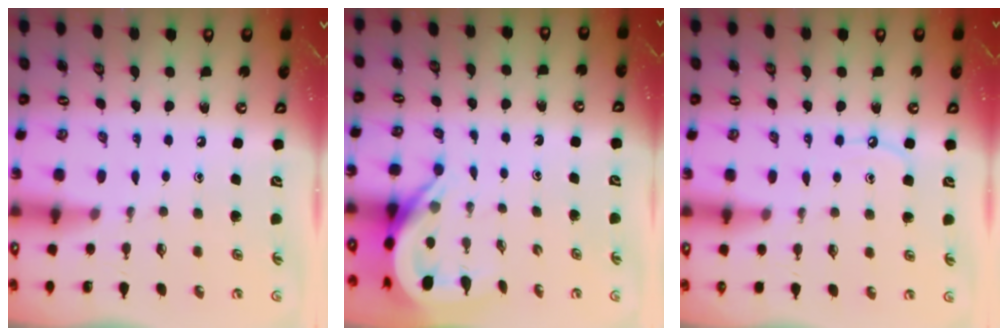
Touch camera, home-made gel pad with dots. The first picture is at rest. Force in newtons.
{"total": 5.8, "press": 5.7, "slide": 0.7}
{"total": 6.8, "press": 6.7, "slide": 0.9}